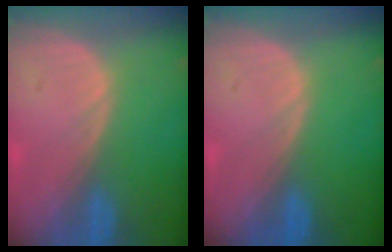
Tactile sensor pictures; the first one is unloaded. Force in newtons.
{"total": 0.0}